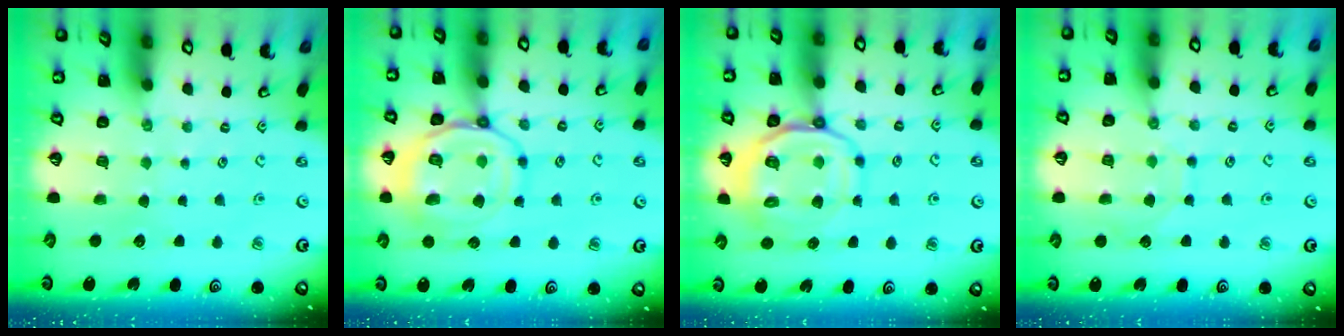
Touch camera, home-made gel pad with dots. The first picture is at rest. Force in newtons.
{"total": 16.1, "press": 16.0, "slide": 1.5}
{"total": 14.1, "press": 14.0, "slide": 2.1}
{"total": 7.8, "press": 7.8, "slide": 0.6}